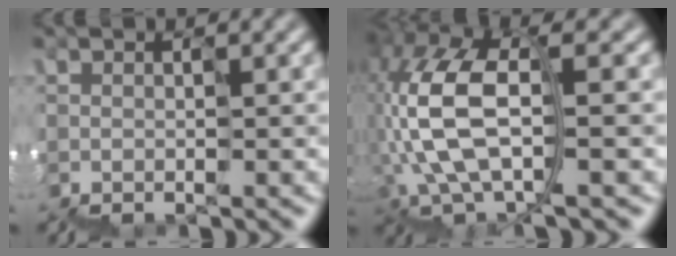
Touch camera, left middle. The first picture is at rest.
{"total": 7.7, "force": [-0.8, 3.9, 6.6], "torque": [-0.173, 0.016, -0.021]}